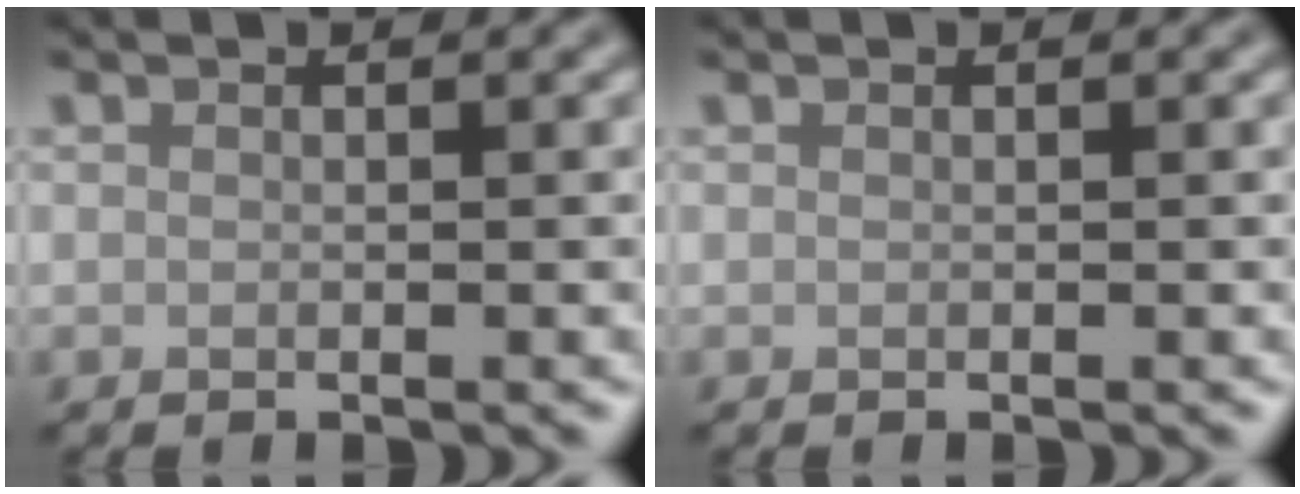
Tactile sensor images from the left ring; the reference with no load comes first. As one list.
[{"total": 0.0}]